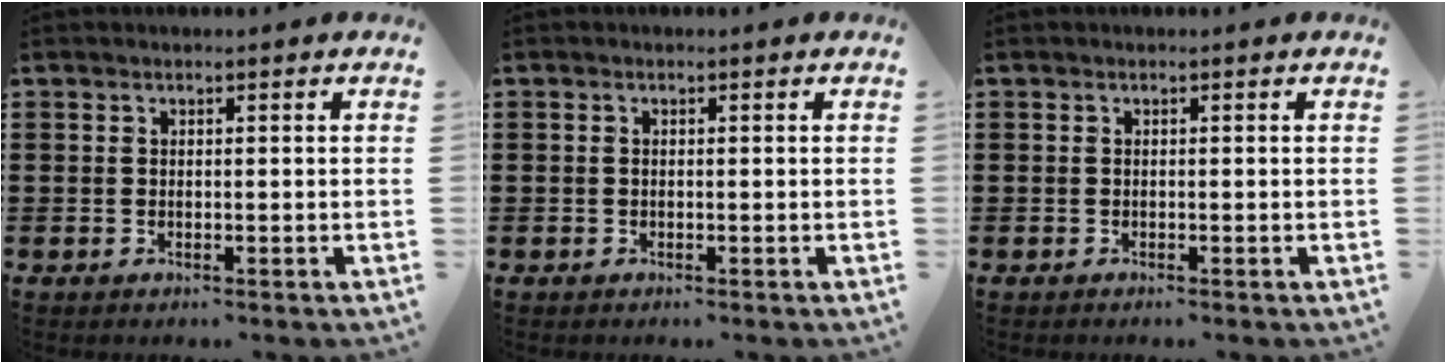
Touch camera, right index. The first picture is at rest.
{"total": 0.0}
{"total": 0.0}